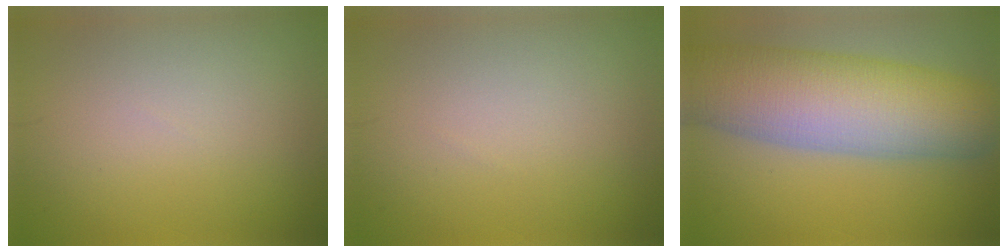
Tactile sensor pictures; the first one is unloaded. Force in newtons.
{"total": 0.0}
{"total": 11.9, "press": 11.9, "slide": 0.8}